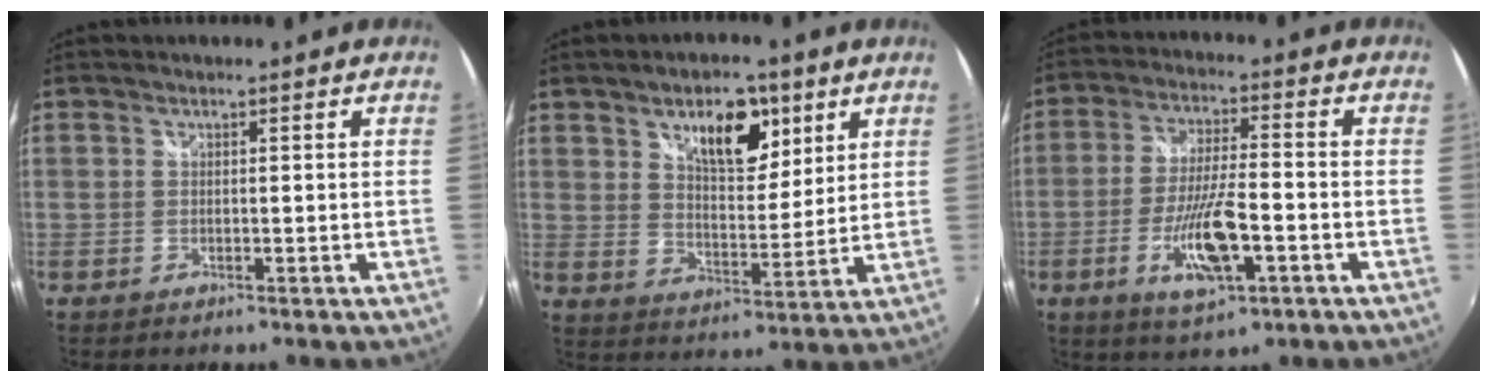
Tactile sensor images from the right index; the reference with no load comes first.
{"total": 11.2, "force": [6.2, 5.3, 7.7], "torque": [-0.109, 0.002, 0.100]}
{"total": 11.4, "force": [-4.3, 2.8, 10.1], "torque": [-0.202, -0.012, -0.076]}